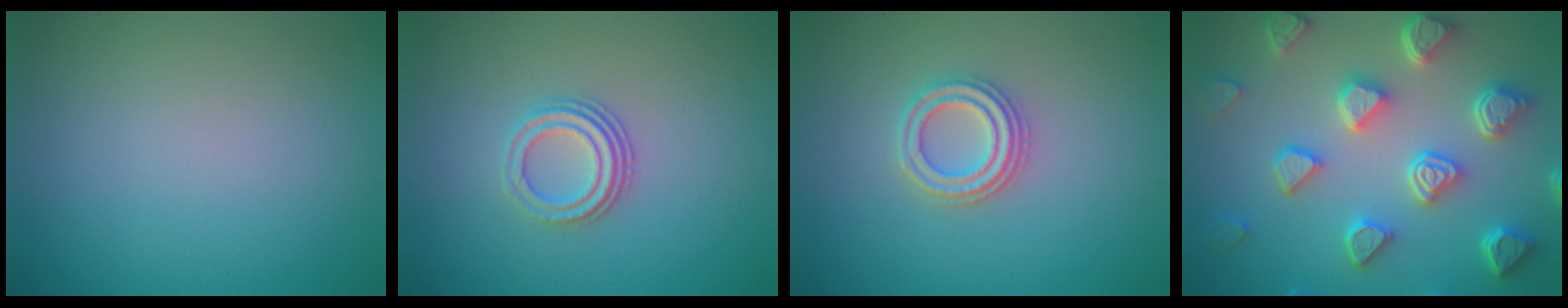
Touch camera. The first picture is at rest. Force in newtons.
{"total": 3.0, "press": 2.2, "slide": 2.0}
{"total": 2.9, "press": 2.7, "slide": 1.2}
{"total": 7.0, "press": 5.7, "slide": 4.1}